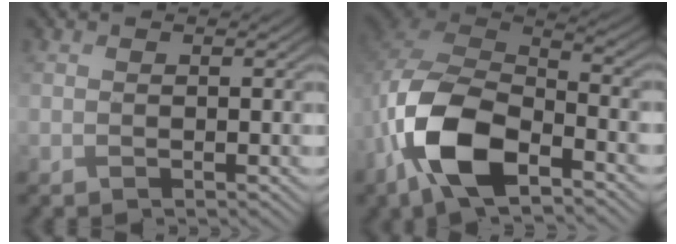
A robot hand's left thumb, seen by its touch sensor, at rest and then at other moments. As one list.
[{"total": 12.8, "force": [-5.6, 6.4, 9.5], "torque": [-0.213, -0.016, -0.110]}]